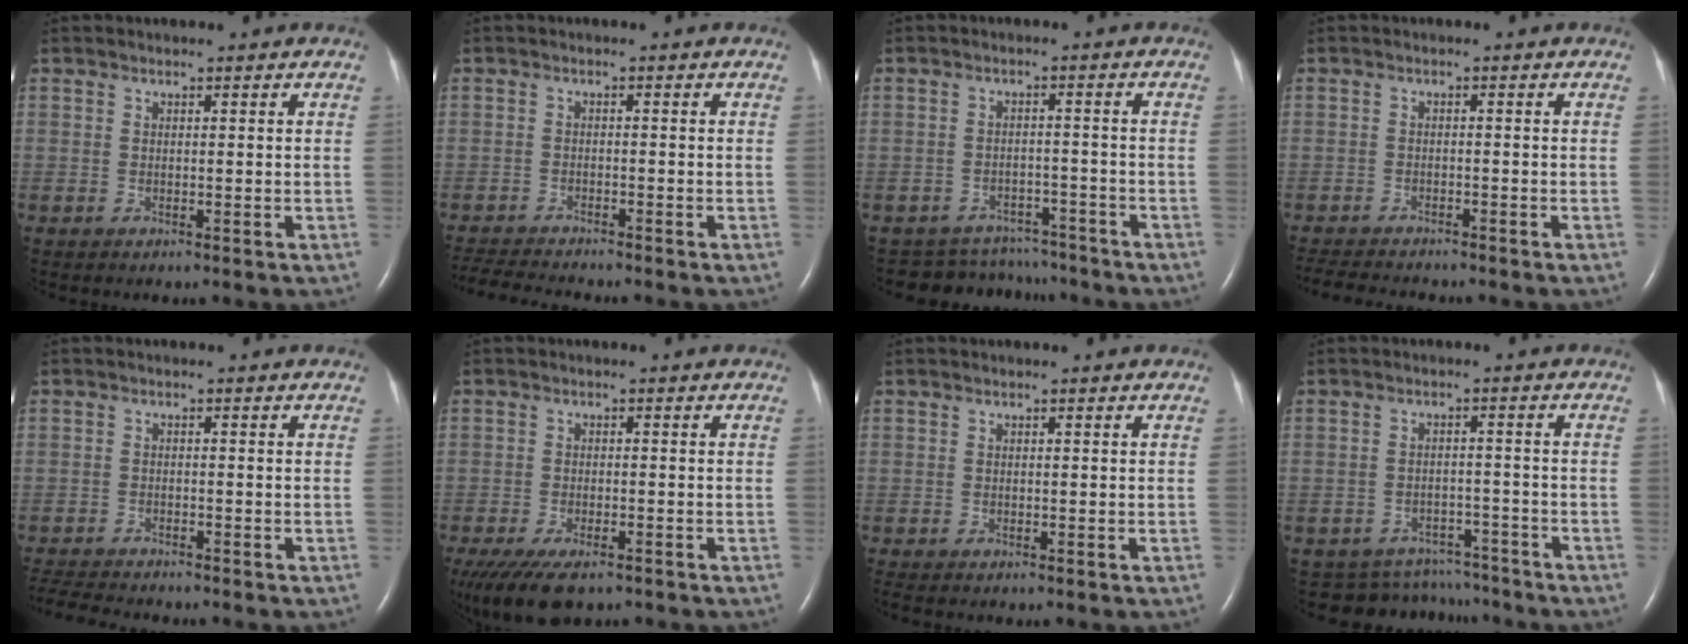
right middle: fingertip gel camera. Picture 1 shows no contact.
{"total": 6.3, "force": [-6.1, -0.1, 1.8], "torque": [-0.031, -0.018, -0.100]}
{"total": 8.2, "force": [-7.7, 2.8, -0.6], "torque": [0.008, 0.019, -0.101]}
{"total": 6.8, "force": [-6.3, 1.0, 2.3], "torque": [-0.036, -0.012, -0.097]}
{"total": 6.6, "force": [-6.2, 0.6, 2.0], "torque": [-0.037, -0.015, -0.102]}
{"total": 10.6, "force": [-7.3, 4.2, 6.4], "torque": [-0.127, -0.018, -0.114]}
{"total": 0.9, "force": [-0.8, 0.1, 0.4], "torque": [-0.008, -0.002, -0.009]}
{"total": 8.6, "force": [-8.1, 3.1, -0.7], "torque": [0.007, 0.023, -0.103]}